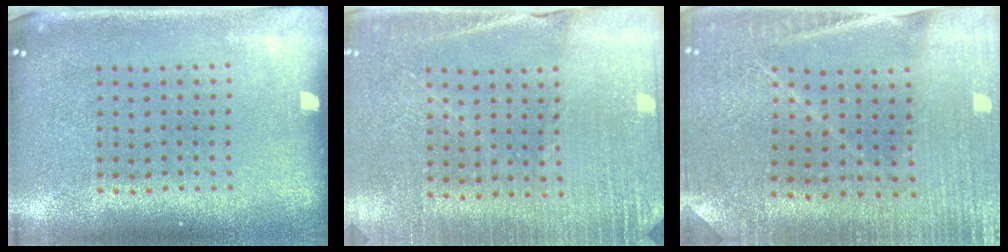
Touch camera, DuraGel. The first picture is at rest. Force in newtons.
{"total": 2.7, "press": 2.7, "slide": 0.6}
{"total": 1.4, "press": 1.4, "slide": 0.2}